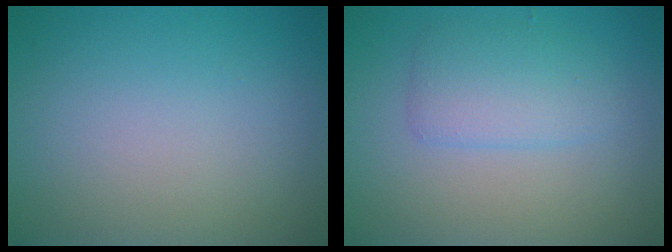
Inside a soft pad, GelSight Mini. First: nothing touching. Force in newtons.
{"total": 2.9, "press": 2.9, "slide": 0.2}